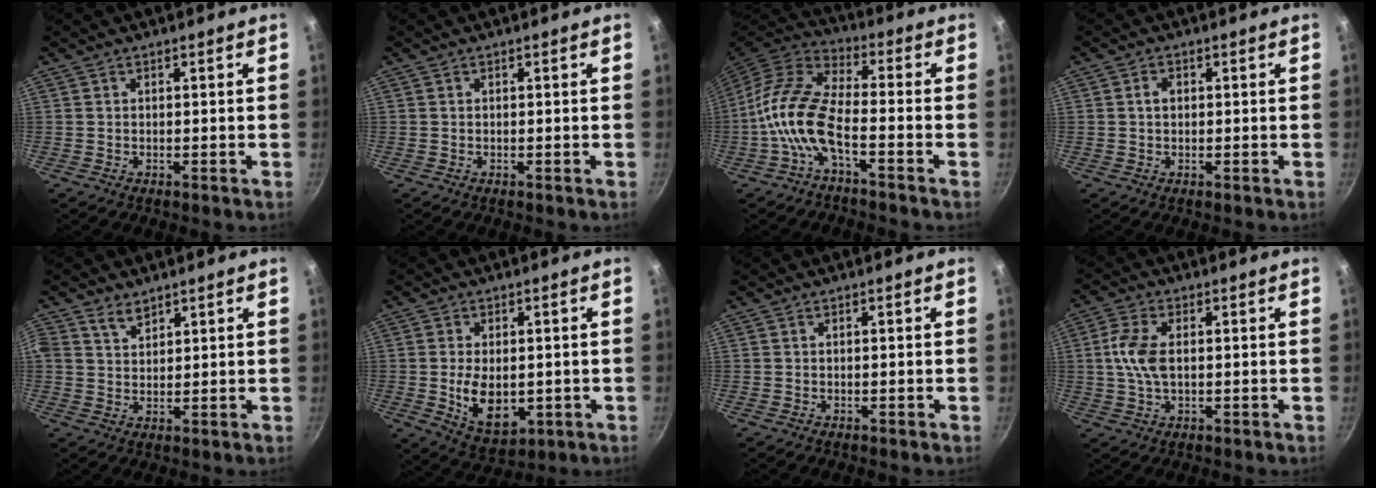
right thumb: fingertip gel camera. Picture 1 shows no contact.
{"total": 0.0}
{"total": 12.0, "force": [-4.4, 4.8, 10.0], "torque": [-0.207, 0.042, -0.100]}
{"total": 1.8, "force": [0.2, 1.4, 1.2], "torque": [-0.015, 0.005, 0.003]}
{"total": 3.4, "force": [2.5, 1.9, 1.3], "torque": [-0.018, -0.014, 0.045]}
{"total": 9.8, "force": [-1.0, 6.0, 7.7], "torque": [-0.117, -0.010, 0.003]}
{"total": 0.0}
{"total": 7.0, "force": [0.5, 3.9, 5.9], "torque": [-0.120, 0.008, 0.007]}